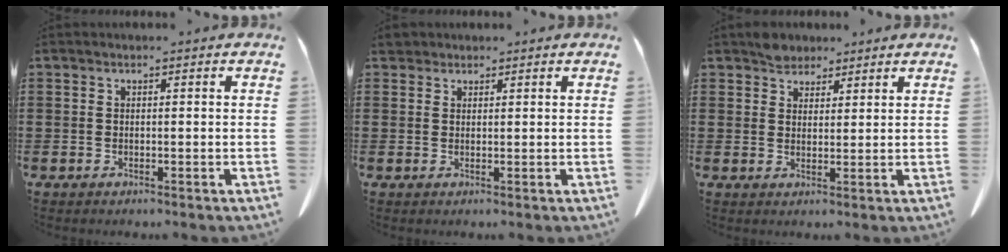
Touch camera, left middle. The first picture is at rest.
{"total": 1.7, "force": [1.6, 0.7, 0.3], "torque": [-0.013, 0.003, 0.032]}
{"total": 3.1, "force": [2.7, 1.4, 0.3], "torque": [-0.006, 0.001, 0.053]}